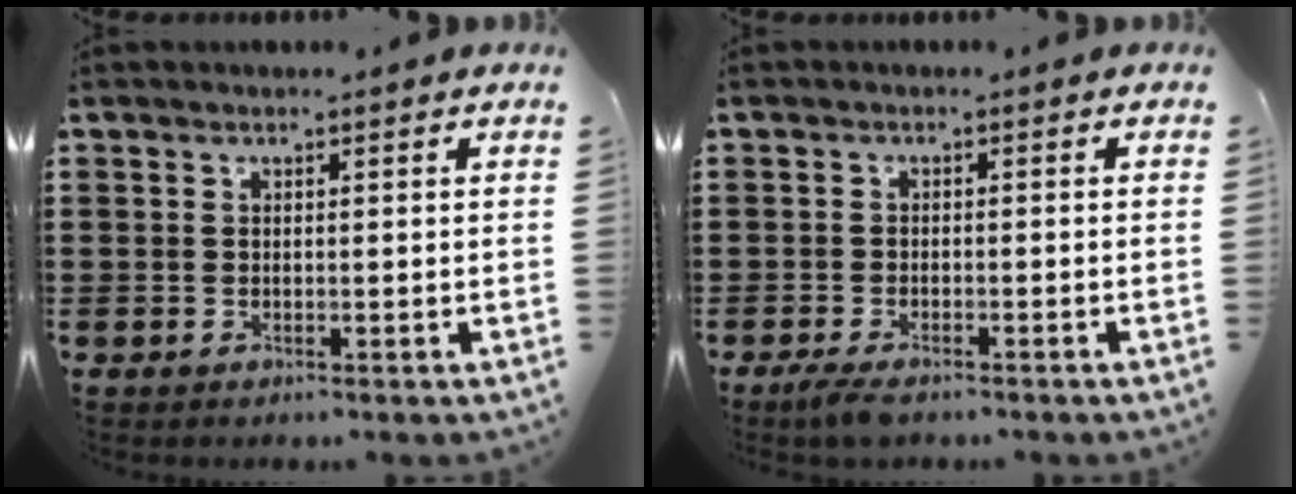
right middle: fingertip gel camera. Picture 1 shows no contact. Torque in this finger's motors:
{"motor_torque": [1.30, 0.47, 0.27, 0.10]}